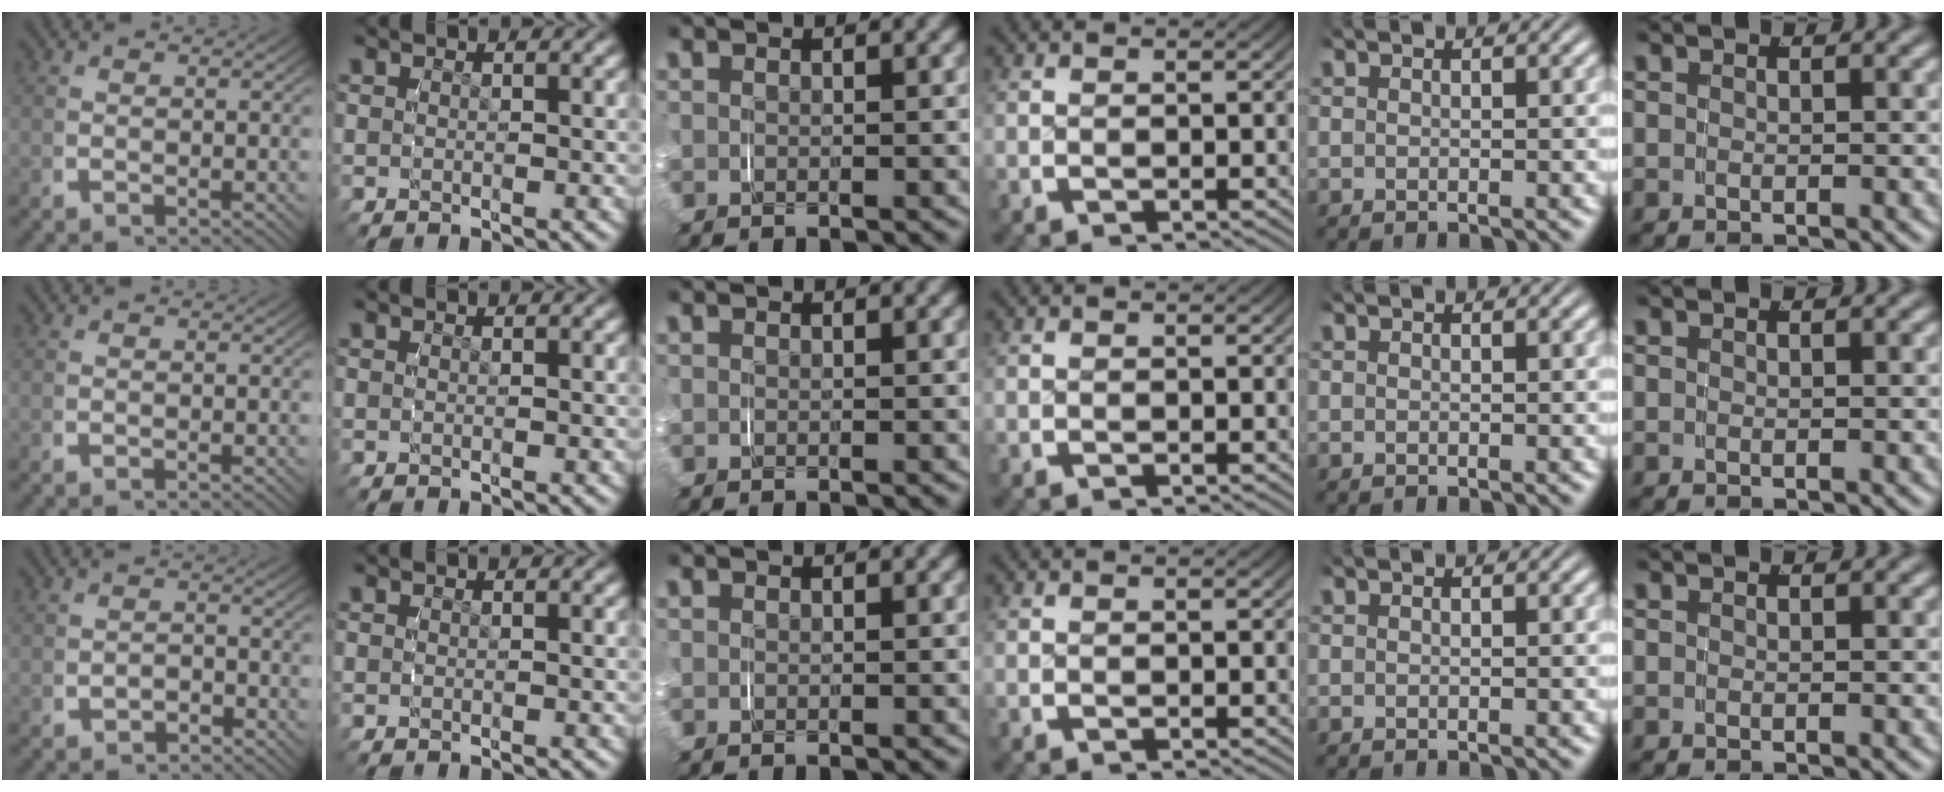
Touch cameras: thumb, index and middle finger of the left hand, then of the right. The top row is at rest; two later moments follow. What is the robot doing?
{"motion": "grasp_and_lifting", "object": "paper"}